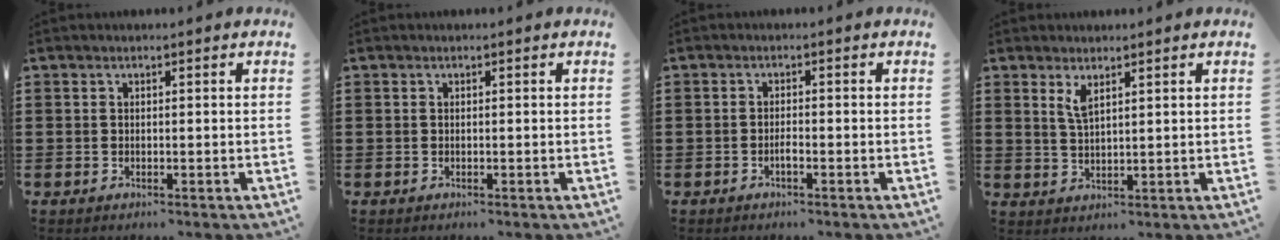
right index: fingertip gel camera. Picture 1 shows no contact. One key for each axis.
{"total": 0.0}
{"total": 1.2, "fx": -0.6, "fy": 0.2, "fz": 1.0, "tx": -0.020, "ty": -0.004, "tz": -0.010}
{"total": 2.6, "fx": 1.7, "fy": 0.8, "fz": 1.9, "tx": -0.042, "ty": 0.002, "tz": 0.030}